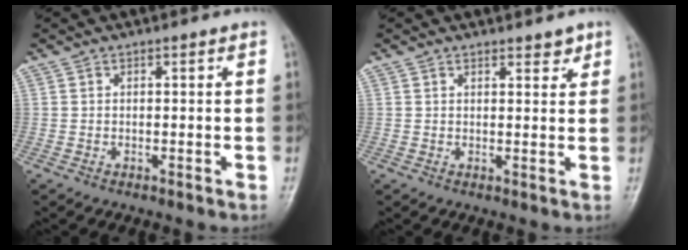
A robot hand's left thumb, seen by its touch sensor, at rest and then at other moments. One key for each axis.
{"total": 2.3, "fx": 1.8, "fy": 1.0, "fz": 0.9, "tx": 0.002, "ty": -0.012, "tz": 0.023}